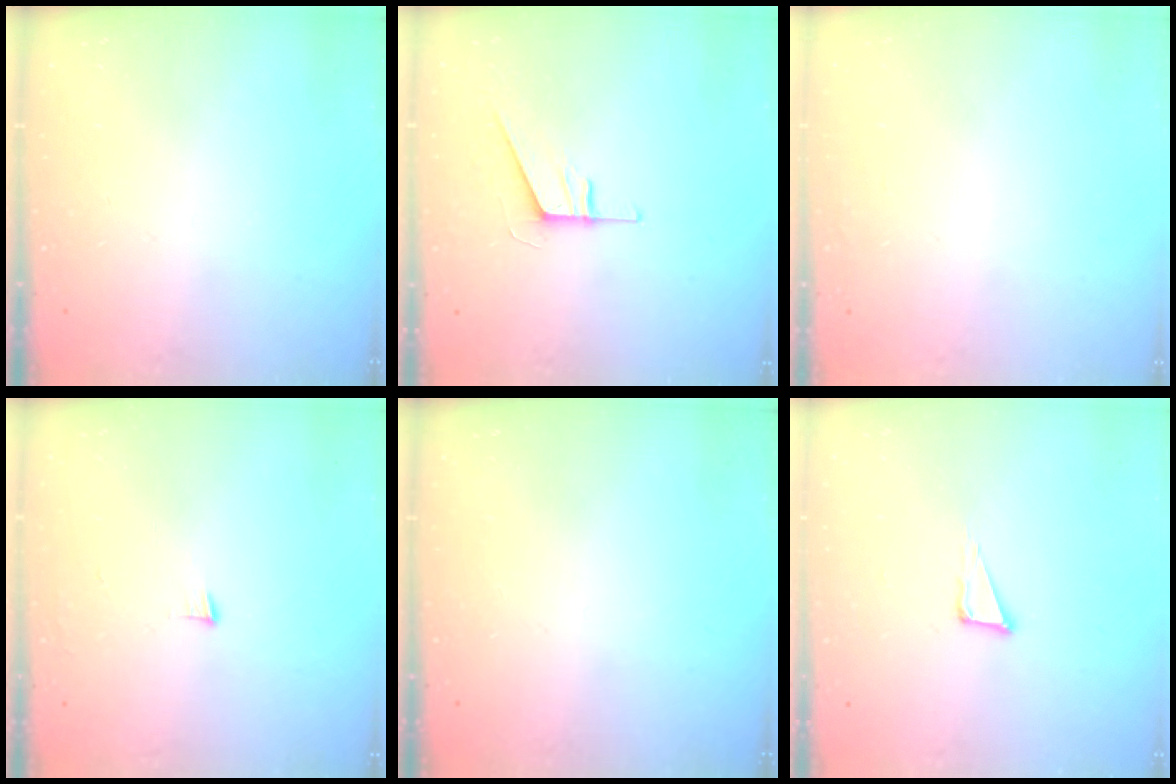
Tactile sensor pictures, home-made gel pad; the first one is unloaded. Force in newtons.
{"total": 5.9, "press": 5.9, "slide": 0.6}
{"total": 0.9, "press": 0.9, "slide": 0.0}
{"total": 3.6, "press": 3.6, "slide": 0.5}
{"total": 0.0}
{"total": 3.8, "press": 3.7, "slide": 0.8}